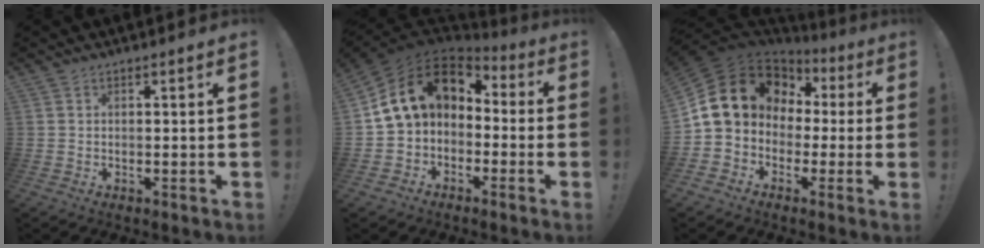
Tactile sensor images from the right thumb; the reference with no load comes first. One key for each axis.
{"total": 13.5, "fx": 4.0, "fy": 9.3, "fz": 9.0, "tx": -0.166, "ty": -0.004, "tz": 0.069}
{"total": 14.7, "fx": 3.4, "fy": 12.4, "fz": 7.2, "tx": -0.120, "ty": -0.010, "tz": 0.077}